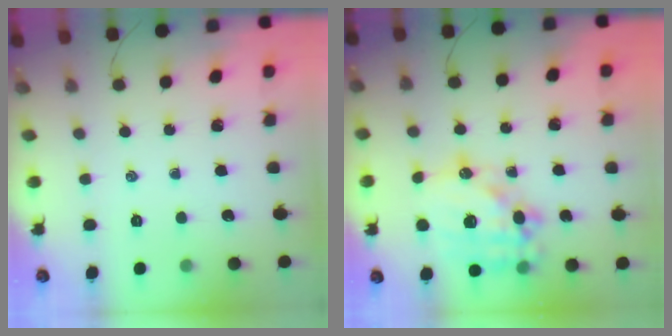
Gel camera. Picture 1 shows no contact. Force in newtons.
{"total": 18.1, "press": 17.6, "slide": 3.8}